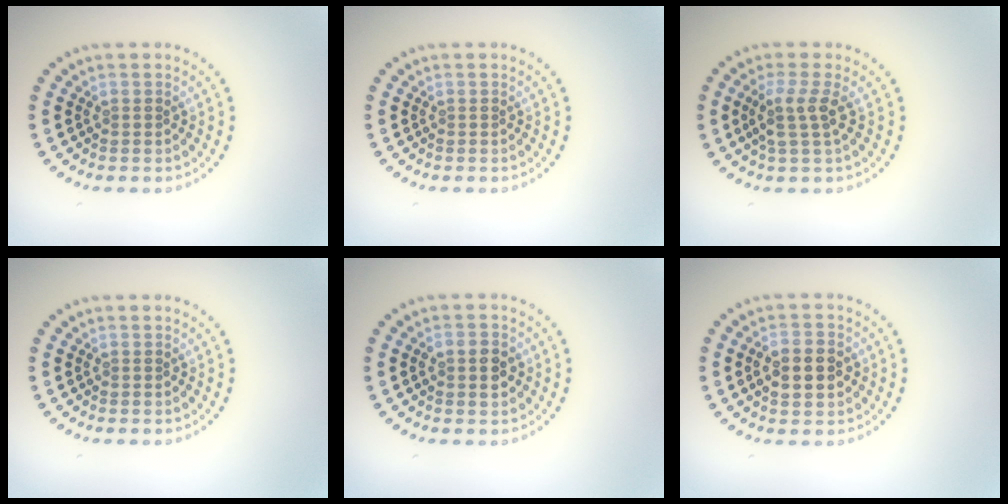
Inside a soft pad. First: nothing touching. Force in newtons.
{"total": 0.0}
{"total": 2.5, "press": 2.0, "slide": 1.5}
{"total": 0.0}
{"total": 2.7, "press": 2.7, "slide": 0.2}
{"total": 4.3, "press": 4.3, "slide": 0.3}